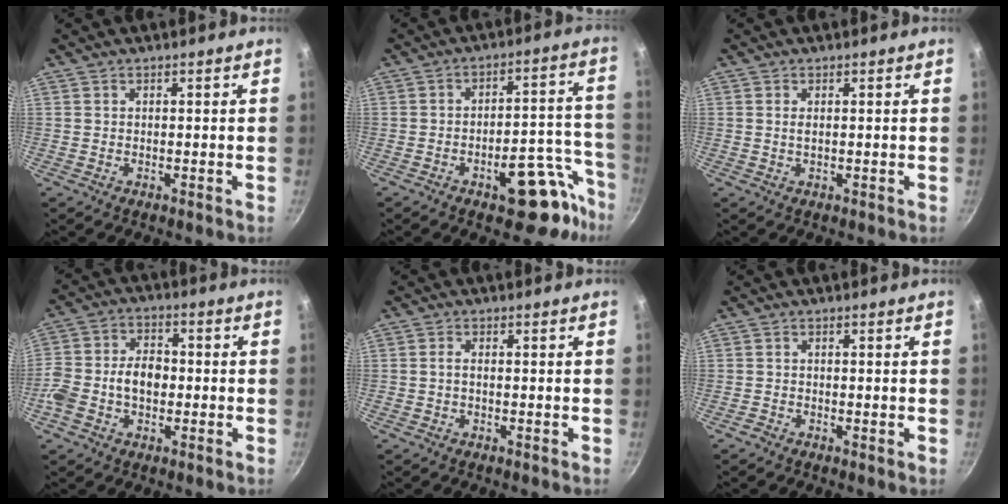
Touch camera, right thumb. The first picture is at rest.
{"total": 13.3, "force": [-8.1, 5.1, 9.2], "torque": [-0.078, 0.082, -0.106]}
{"total": 0.9, "force": [0.2, 0.3, 0.8], "torque": [-0.018, -0.001, 0.005]}
{"total": 10.7, "force": [-1.7, 7.1, 7.8], "torque": [-0.151, 0.032, -0.036]}
{"total": 1.2, "force": [-0.2, 0.7, 1.0], "torque": [-0.016, 0.003, -0.003]}
{"total": 0.9, "force": [-0.5, 0.4, 0.6], "torque": [-0.006, -0.002, -0.013]}